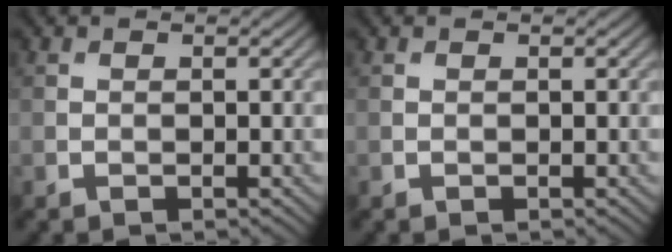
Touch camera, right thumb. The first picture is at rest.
{"total": 0.0}